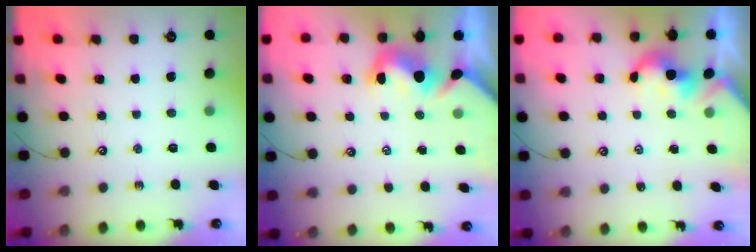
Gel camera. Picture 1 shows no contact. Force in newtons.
{"total": 2.6, "press": 2.4, "slide": 1.0}
{"total": 2.2, "press": 2.1, "slide": 0.3}